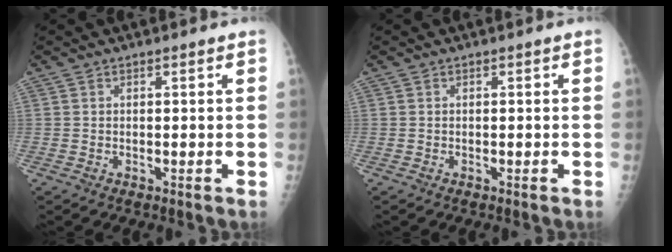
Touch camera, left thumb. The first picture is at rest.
{"total": 0.0}